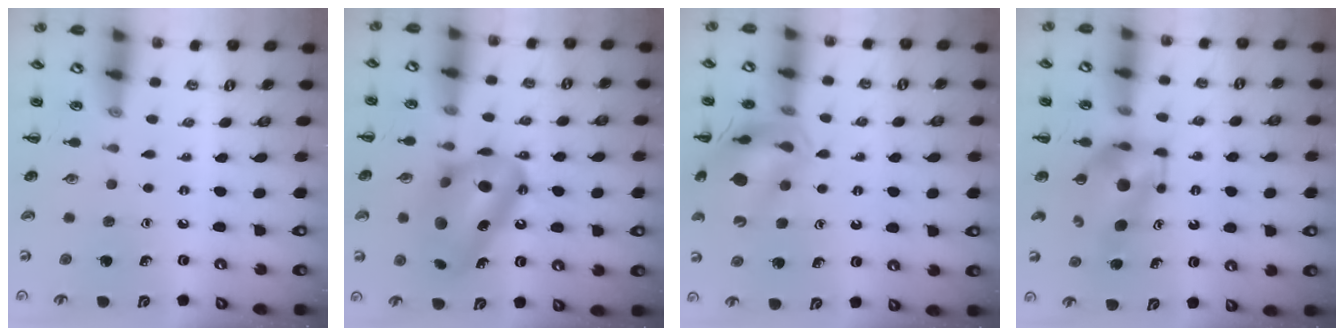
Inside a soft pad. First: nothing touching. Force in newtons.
{"total": 16.2, "press": 16.2, "slide": 0.3}
{"total": 15.5, "press": 15.4, "slide": 2.3}
{"total": 5.5, "press": 5.4, "slide": 1.1}